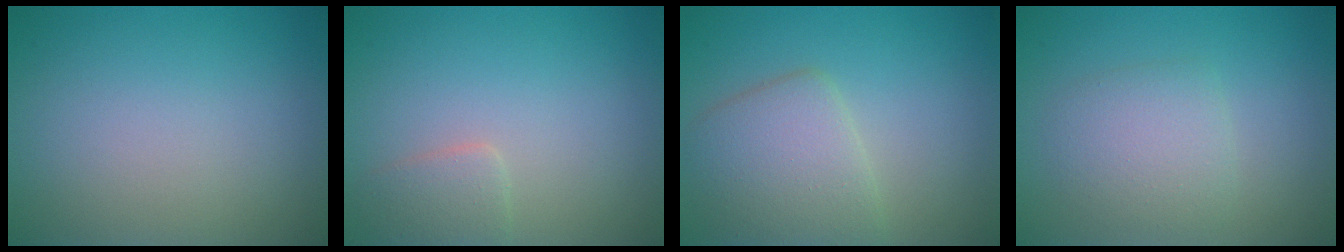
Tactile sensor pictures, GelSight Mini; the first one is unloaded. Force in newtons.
{"total": 1.7, "press": 1.7, "slide": 0.1}
{"total": 4.6, "press": 4.6, "slide": 0.4}
{"total": 2.9, "press": 2.9, "slide": 0.0}